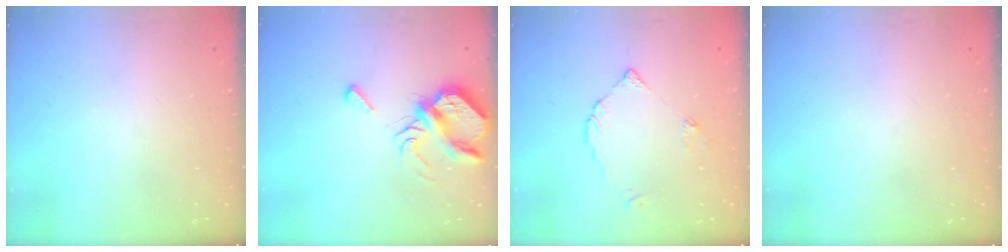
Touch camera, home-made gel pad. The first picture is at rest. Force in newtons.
{"total": 7.5, "press": 7.5, "slide": 0.8}
{"total": 3.9, "press": 3.9, "slide": 0.0}
{"total": 0.0}